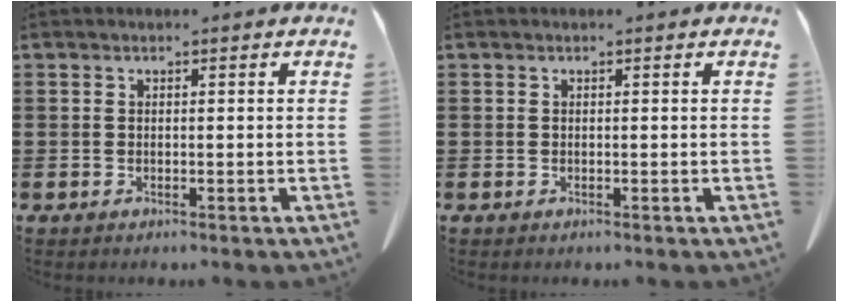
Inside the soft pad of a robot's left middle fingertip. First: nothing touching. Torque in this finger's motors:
{"motor_torque": [-0.39, -0.02, 0.03, -0.01]}